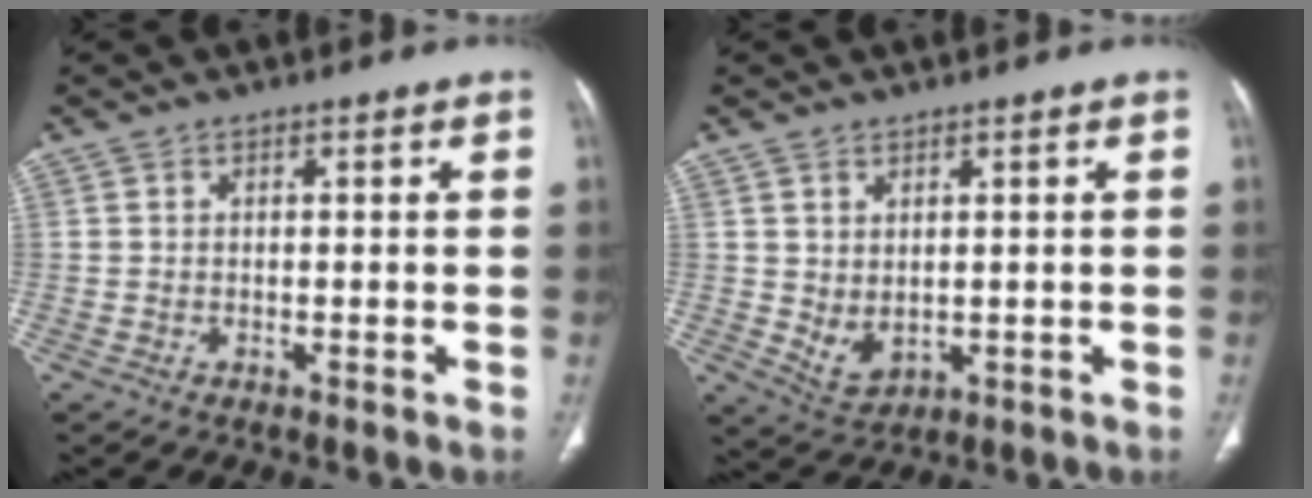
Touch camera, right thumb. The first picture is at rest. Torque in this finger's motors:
{"motor_torque": [-0.47, 0.43, -0.11, 0.15, 0.11]}